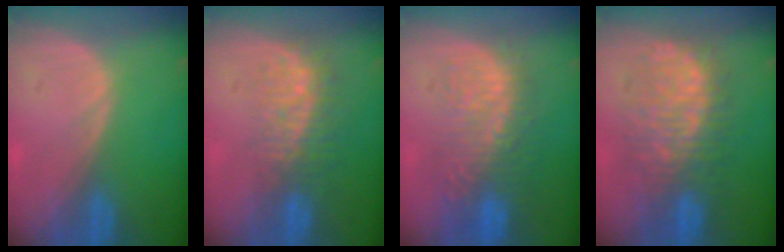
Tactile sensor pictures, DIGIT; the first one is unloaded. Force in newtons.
{"total": 8.3, "press": 7.4, "slide": 3.7}
{"total": 10.8, "press": 9.7, "slide": 4.9}
{"total": 10.5, "press": 10.4, "slide": 1.2}